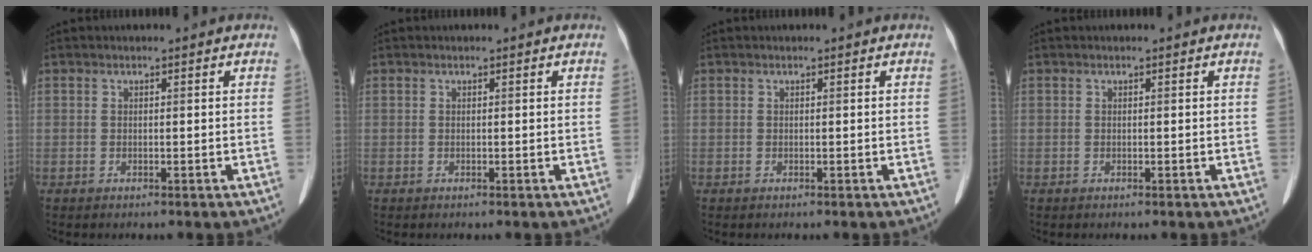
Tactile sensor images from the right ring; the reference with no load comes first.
{"total": 0.0}
{"total": 0.0}
{"total": 0.0}